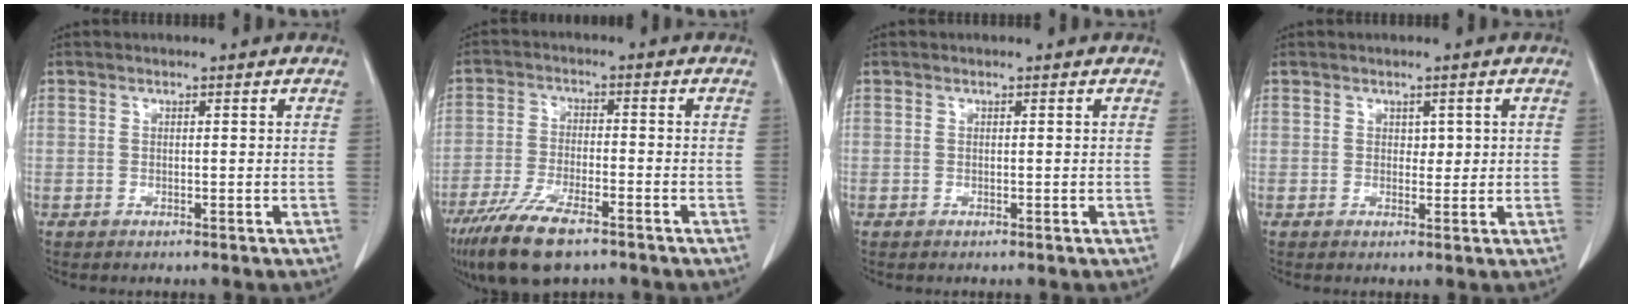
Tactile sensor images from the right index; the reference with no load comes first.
{"total": 11.2, "force": [-7.8, 3.0, 7.5], "torque": [-0.142, -0.023, -0.136]}
{"total": 0.0}
{"total": 1.5, "force": [0.4, 1.1, 1.0], "torque": [-0.008, -0.001, 0.006]}